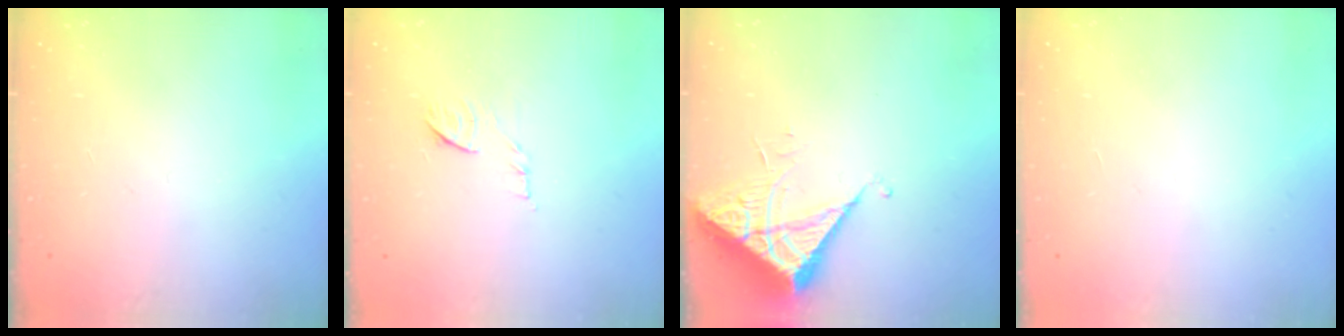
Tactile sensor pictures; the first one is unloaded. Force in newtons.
{"total": 7.8, "press": 7.7, "slide": 0.7}
{"total": 6.3, "press": 6.3, "slide": 0.2}
{"total": 1.7, "press": 1.6, "slide": 0.1}